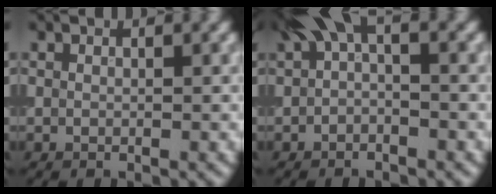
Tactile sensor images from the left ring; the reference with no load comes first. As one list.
[{"total": 3.0, "force": [0.6, 1.4, 2.6], "torque": [-0.040, 0.010, 0.002]}]